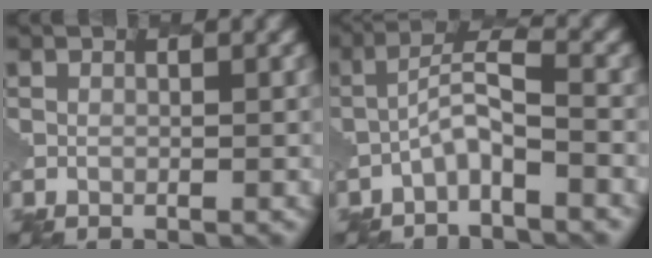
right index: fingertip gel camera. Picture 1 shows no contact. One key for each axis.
{"total": 3.0, "fx": -1.7, "fy": 0.5, "fz": 2.5, "tx": -0.049, "ty": 0.014, "tz": -0.042}